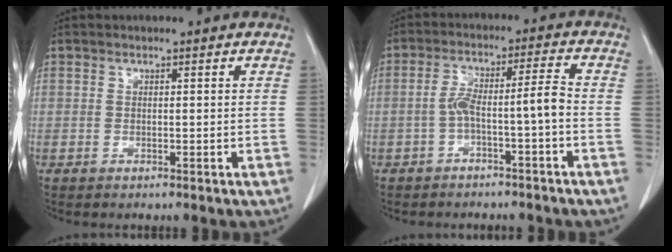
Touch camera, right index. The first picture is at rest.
{"total": 5.8, "force": [-2.4, -0.1, 5.3], "torque": [-0.102, 0.033, -0.036]}